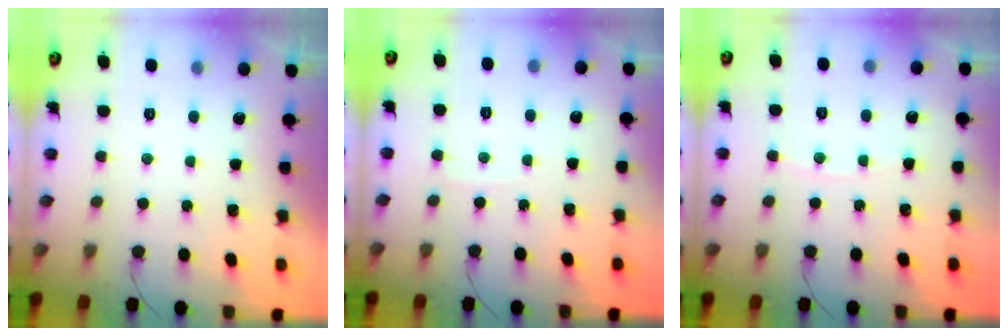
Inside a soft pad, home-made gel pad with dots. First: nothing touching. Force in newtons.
{"total": 2.2, "press": 2.2, "slide": 0.2}
{"total": 4.3, "press": 4.3, "slide": 0.7}